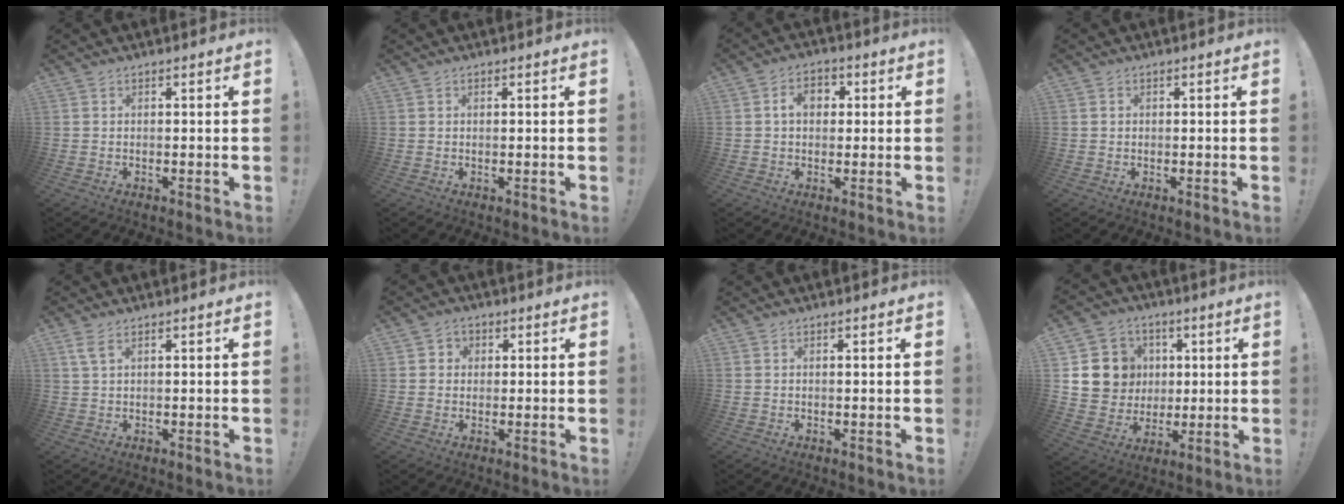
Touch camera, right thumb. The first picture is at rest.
{"total": 0.0}
{"total": 6.5, "force": [1.3, 4.7, 4.3], "torque": [-0.057, 0.006, 0.018]}
{"total": 0.6, "force": [-0.1, 0.6, 0.2], "torque": [-0.006, 0.004, -0.001]}
{"total": 3.3, "force": [1.6, 1.1, 2.7], "torque": [-0.056, 0.001, 0.031]}
{"total": 2.8, "force": [0.2, 2.7, 0.7], "torque": [-0.002, 0.001, 0.002]}
{"total": 0.8, "force": [0.3, -0.2, 0.7], "torque": [-0.009, -0.003, 0.002]}
{"total": 11.2, "force": [2.1, 10.7, 2.6], "torque": [-0.035, -0.004, 0.057]}